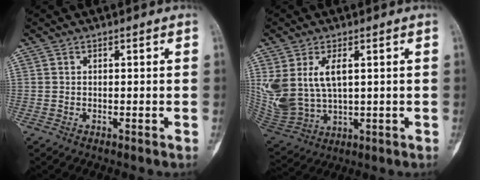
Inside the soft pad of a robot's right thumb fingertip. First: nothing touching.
{"total": 13.6, "force": [3.4, 7.9, 10.5], "torque": [-0.229, -0.014, 0.086]}